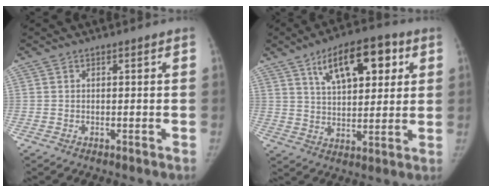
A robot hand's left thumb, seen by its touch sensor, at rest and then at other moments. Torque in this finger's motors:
{"motor_torque": [0.09, 0.24, 0.11, -0.10, 0.10]}